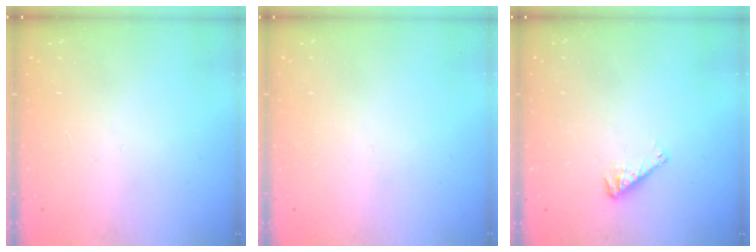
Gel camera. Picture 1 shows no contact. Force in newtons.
{"total": 0.0}
{"total": 3.7, "press": 3.7, "slide": 0.5}